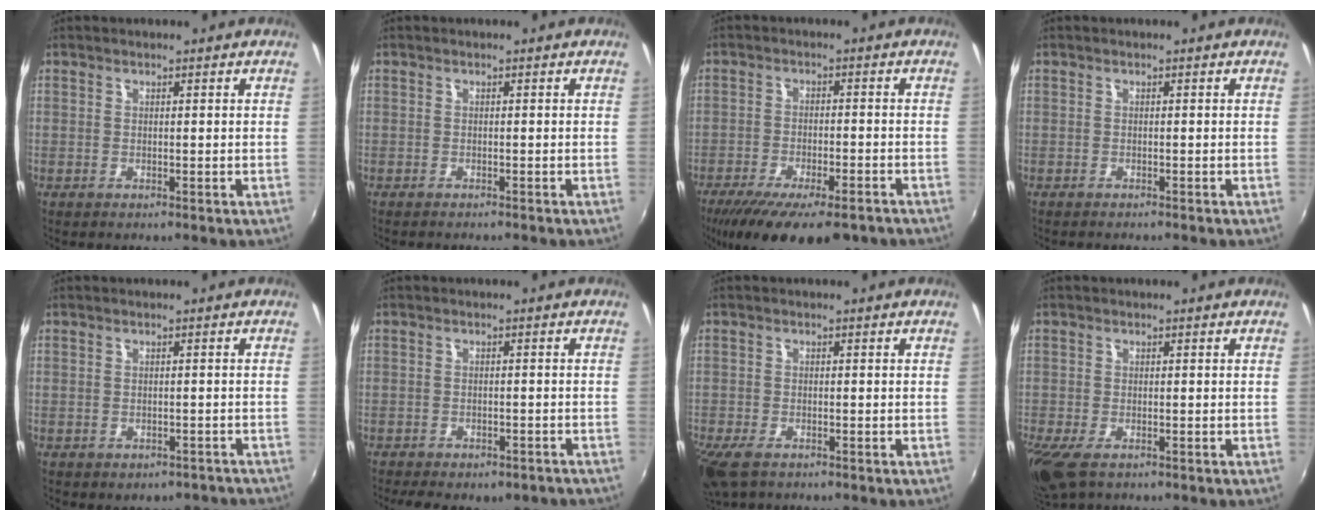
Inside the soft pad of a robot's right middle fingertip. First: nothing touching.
{"total": 1.6, "force": [-1.5, 0.1, 0.5], "torque": [-0.015, -0.012, -0.026]}
{"total": 17.5, "force": [-12.7, 5.8, 10.6], "torque": [-0.207, -0.049, -0.189]}
{"total": 1.4, "force": [-1.3, 0.1, 0.5], "torque": [-0.011, -0.011, -0.023]}
{"total": 5.7, "force": [-4.6, 2.9, 1.7], "torque": [-0.028, -0.003, -0.042]}
{"total": 10.0, "force": [-7.8, 4.2, 4.8], "torque": [-0.110, -0.022, -0.096]}
{"total": 6.2, "force": [-4.2, 2.6, 3.7], "torque": [-0.095, -0.026, -0.082]}
{"total": 6.8, "force": [-4.1, 2.8, 4.6], "torque": [-0.107, -0.030, -0.075]}